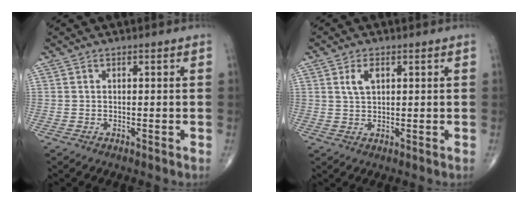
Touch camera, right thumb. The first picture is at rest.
{"total": 3.3, "force": [1.2, 1.8, 2.5], "torque": [-0.046, 0.000, 0.026]}